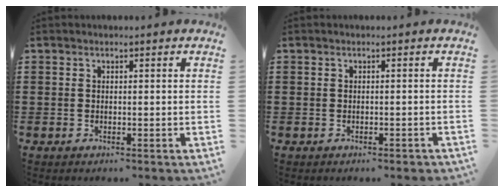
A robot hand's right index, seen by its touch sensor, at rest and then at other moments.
{"total": 0.6, "force": [-0.5, 0.1, 0.3], "torque": [-0.009, -0.005, -0.009]}